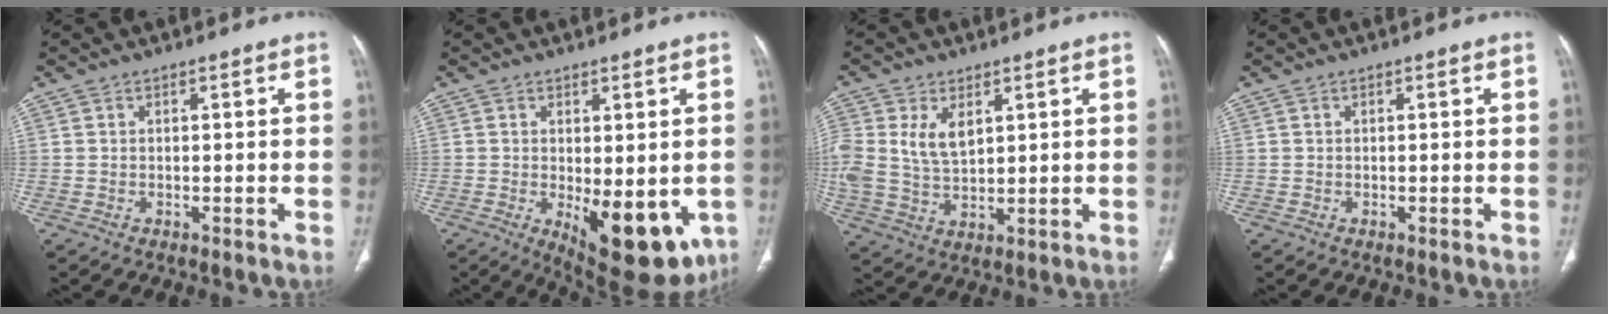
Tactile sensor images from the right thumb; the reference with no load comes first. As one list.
[{"total": 14.1, "force": [-3.6, 6.1, 12.2], "torque": [-0.144, -0.023, -0.030]}, {"total": 9.2, "force": [3.0, 5.7, 6.7], "torque": [-0.134, -0.003, 0.068]}, {"total": 0.0}]